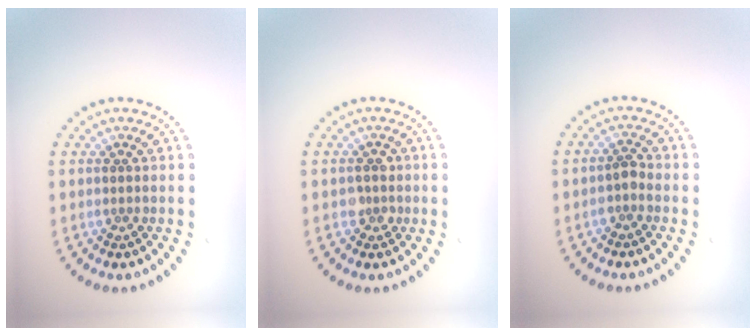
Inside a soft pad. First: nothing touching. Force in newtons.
{"total": 1.6, "press": 1.5, "slide": 0.7}
{"total": 1.1, "press": 1.0, "slide": 0.5}